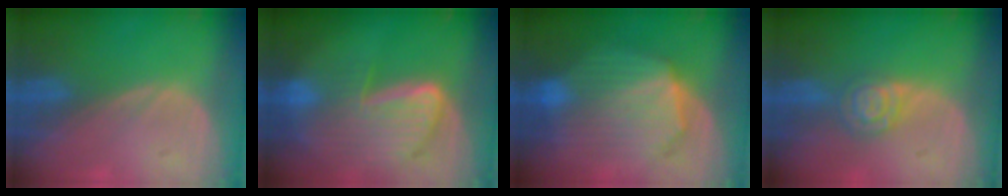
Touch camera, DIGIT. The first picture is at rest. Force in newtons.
{"total": 9.8, "press": 8.2, "slide": 5.3}
{"total": 10.1, "press": 10.0, "slide": 0.9}
{"total": 4.8, "press": 4.2, "slide": 2.3}